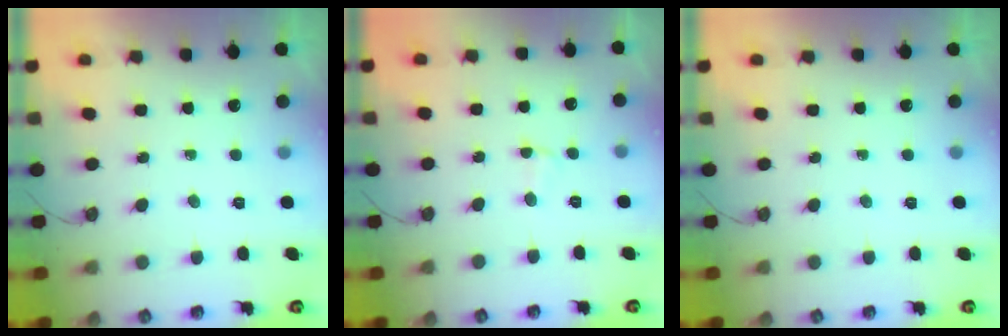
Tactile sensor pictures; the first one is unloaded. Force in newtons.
{"total": 2.8, "press": 2.7, "slide": 0.5}
{"total": 0.0}